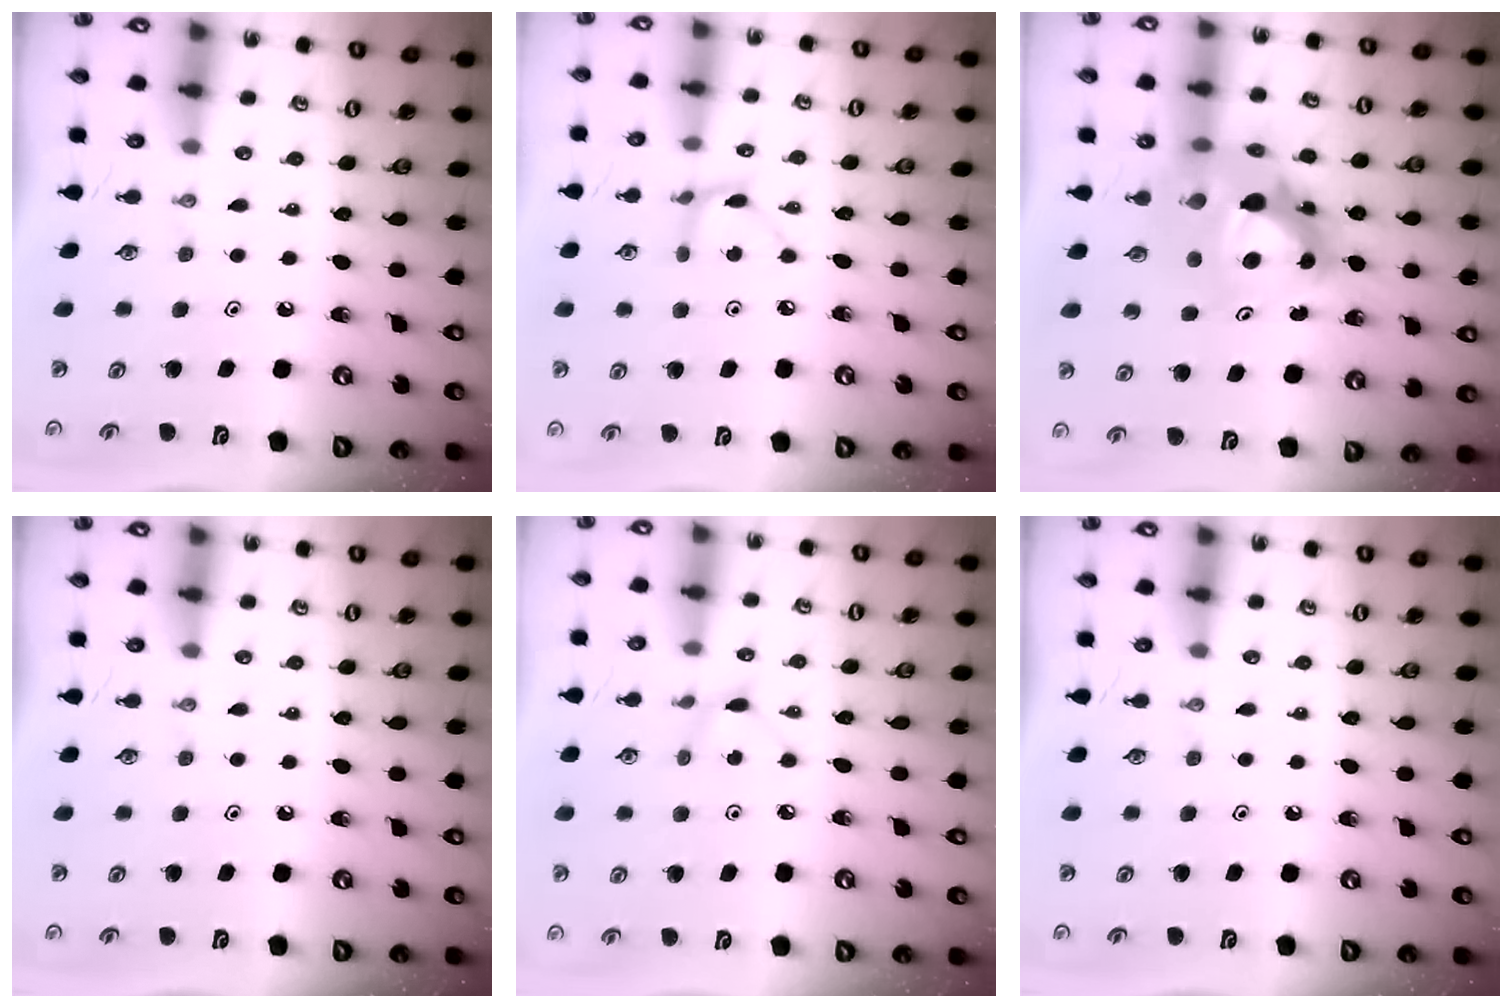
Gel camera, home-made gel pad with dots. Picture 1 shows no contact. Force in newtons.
{"total": 3.9, "press": 3.9, "slide": 0.1}
{"total": 15.3, "press": 15.2, "slide": 1.2}
{"total": 0.0}
{"total": 3.8, "press": 3.8, "slide": 0.5}
{"total": 0.0}